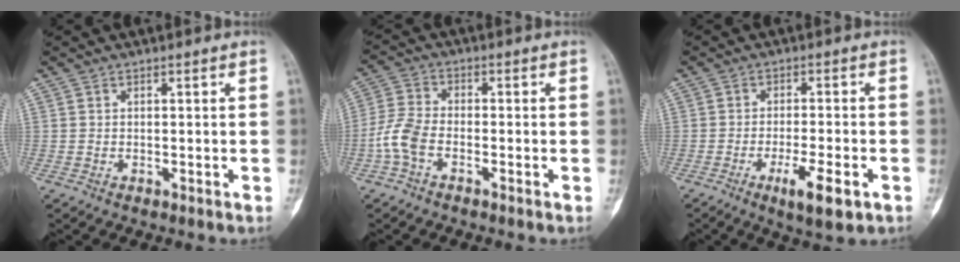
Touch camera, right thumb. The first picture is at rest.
{"total": 6.2, "force": [-2.6, 3.3, 4.6], "torque": [-0.109, 0.018, -0.061]}
{"total": 7.5, "force": [-3.4, 1.8, 6.4], "torque": [-0.110, 0.000, -0.051]}